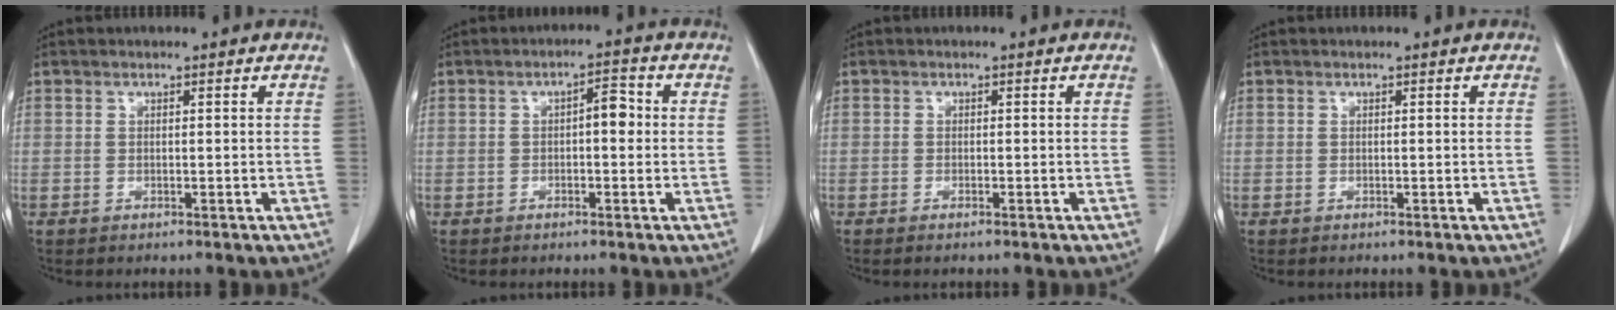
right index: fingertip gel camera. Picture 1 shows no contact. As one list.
[{"total": 3.4, "force": [0.1, 1.3, 3.1], "torque": [-0.045, 0.014, -0.001]}, {"total": 0.7, "force": [-0.5, 0.0, 0.5], "torque": [-0.010, -0.001, -0.009]}, {"total": 0.0}]